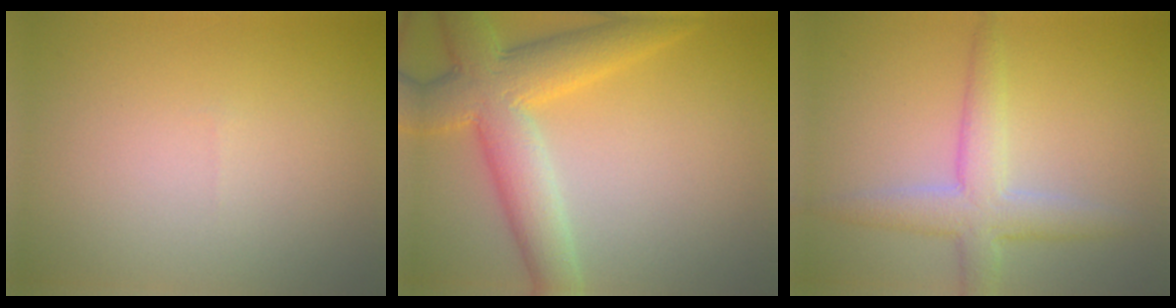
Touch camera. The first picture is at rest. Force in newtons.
{"total": 8.2, "press": 8.1, "slide": 0.6}
{"total": 4.4, "press": 4.4, "slide": 0.1}